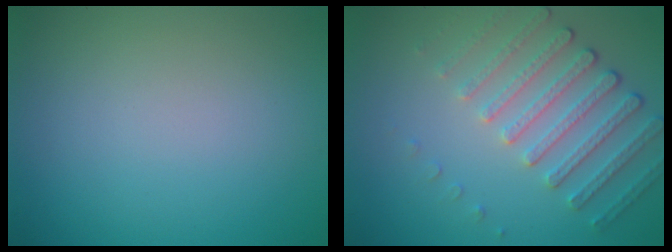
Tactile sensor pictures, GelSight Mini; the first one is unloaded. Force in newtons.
{"total": 4.7, "press": 3.5, "slide": 3.2}